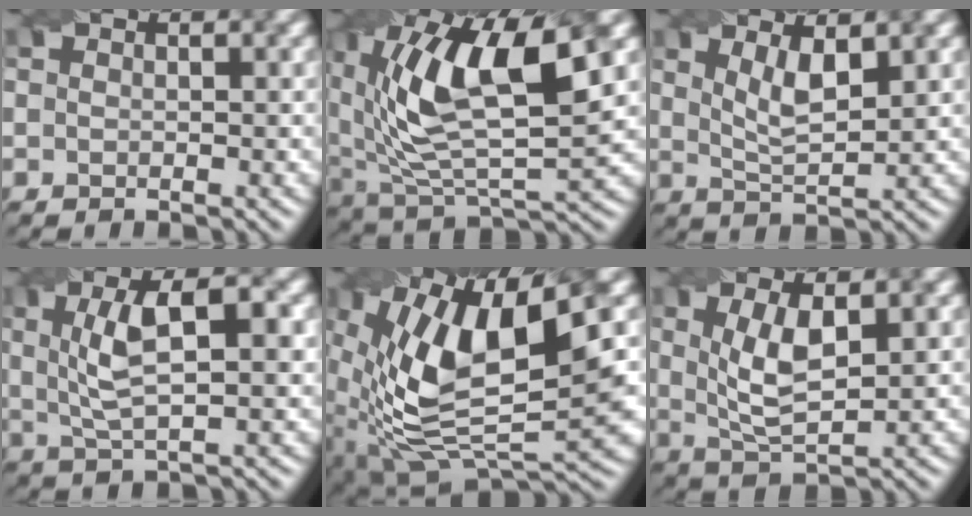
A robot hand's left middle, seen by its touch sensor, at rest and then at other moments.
{"total": 13.6, "force": [4.0, 5.9, 11.6], "torque": [-0.215, 0.003, 0.072]}
{"total": 3.5, "force": [1.5, 1.1, 3.0], "torque": [-0.060, -0.007, 0.032]}
{"total": 6.5, "force": [1.4, 2.0, 6.0], "torque": [-0.112, 0.007, 0.026]}
{"total": 14.8, "force": [2.3, 6.6, 13.1], "torque": [-0.256, -0.007, 0.042]}
{"total": 4.9, "force": [1.1, 1.7, 4.4], "torque": [-0.095, -0.004, 0.025]}